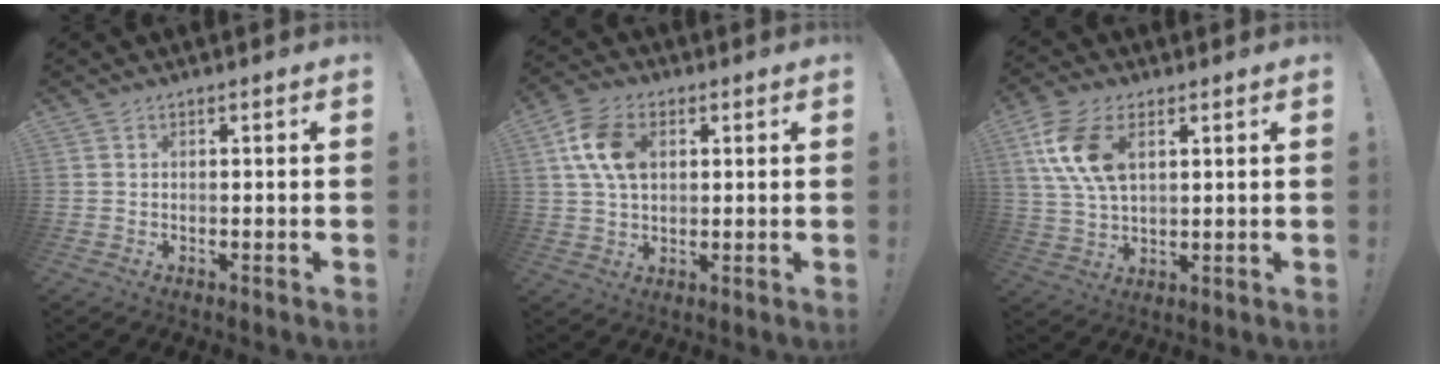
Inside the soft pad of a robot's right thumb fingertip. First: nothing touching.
{"total": 11.6, "force": [3.1, 7.7, 8.1], "torque": [-0.153, 0.009, 0.062]}
{"total": 12.7, "force": [4.8, 7.2, 9.4], "torque": [-0.192, -0.008, 0.087]}